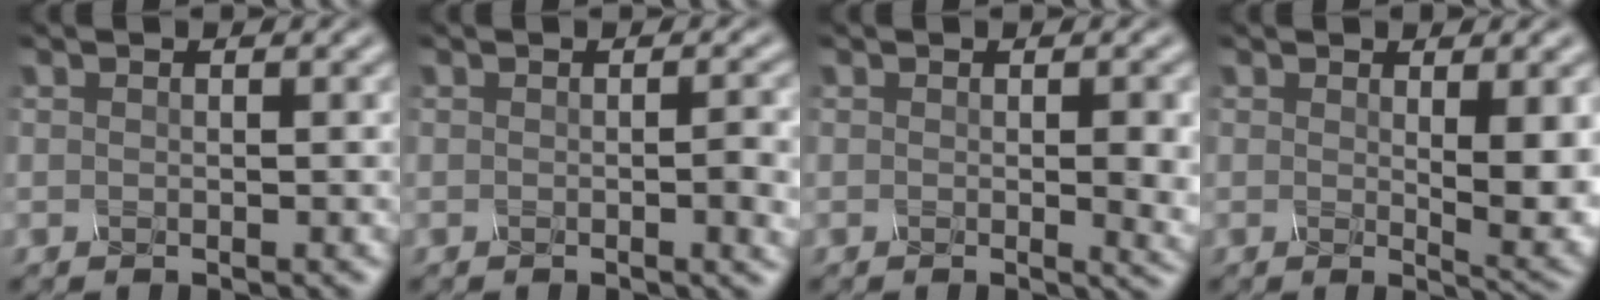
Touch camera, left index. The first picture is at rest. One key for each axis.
{"total": 2.9, "fx": -0.2, "fy": 0.7, "fz": 2.8, "tx": -0.033, "ty": 0.001, "tz": -0.004}
{"total": 3.3, "fx": 0.0, "fy": 0.8, "fz": 3.2, "tx": -0.039, "ty": -0.004, "tz": 0.000}
{"total": 5.0, "fx": 0.6, "fy": 1.2, "fz": 4.8, "tx": -0.062, "ty": -0.009, "tz": 0.014}